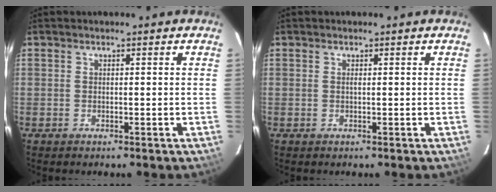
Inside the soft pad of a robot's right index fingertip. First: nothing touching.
{"total": 0.0}